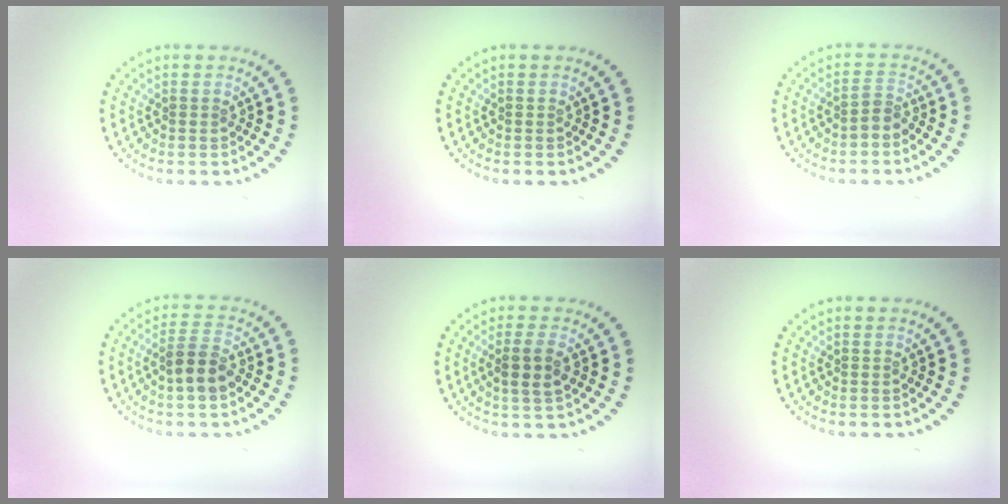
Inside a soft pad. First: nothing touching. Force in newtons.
{"total": 0.0}
{"total": 1.7, "press": 1.2, "slide": 1.1}
{"total": 3.4, "press": 3.2, "slide": 1.1}
{"total": 2.4, "press": 2.3, "slide": 0.8}
{"total": 0.0}